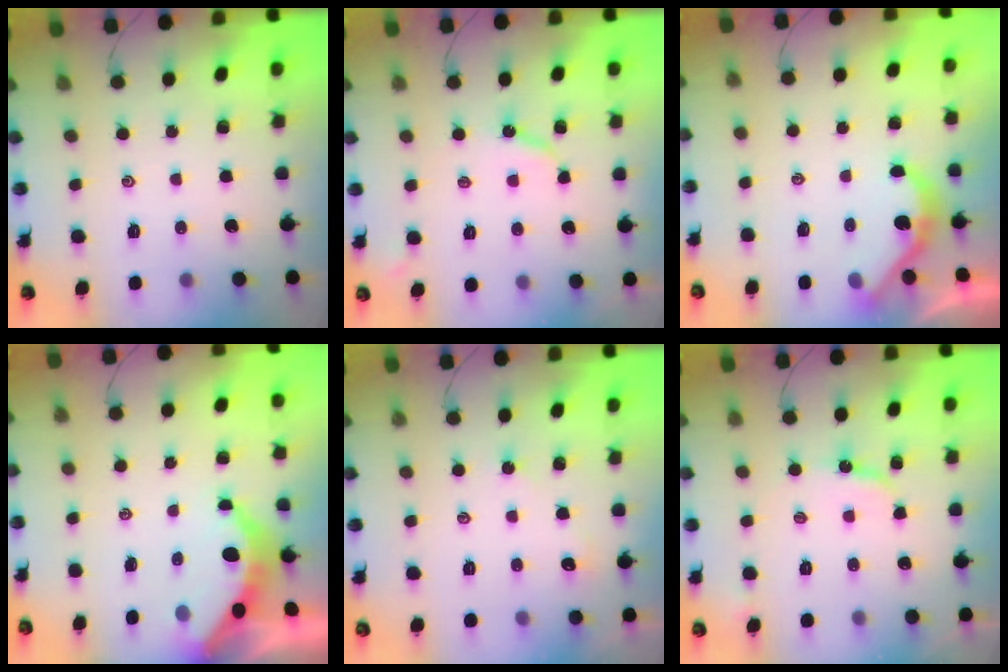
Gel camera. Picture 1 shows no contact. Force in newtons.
{"total": 5.1, "press": 5.1, "slide": 0.4}
{"total": 5.3, "press": 5.3, "slide": 0.2}
{"total": 5.4, "press": 5.4, "slide": 0.6}
{"total": 1.9, "press": 1.8, "slide": 0.4}
{"total": 5.7, "press": 5.7, "slide": 0.6}